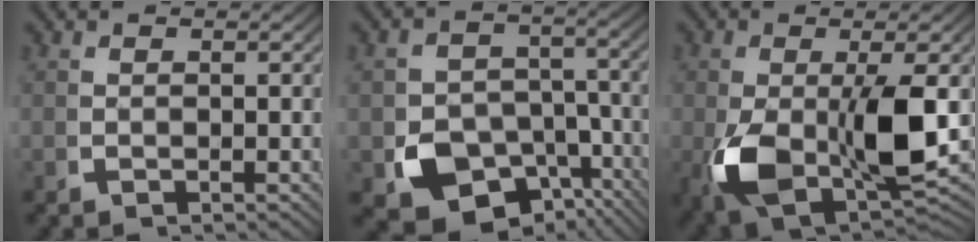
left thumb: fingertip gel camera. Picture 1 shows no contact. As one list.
[{"total": 11.5, "force": [-6.2, 8.3, 5.0], "torque": [-0.110, -0.060, -0.082]}, {"total": 12.3, "force": [-2.9, 6.6, 10.0], "torque": [-0.227, -0.050, -0.019]}]